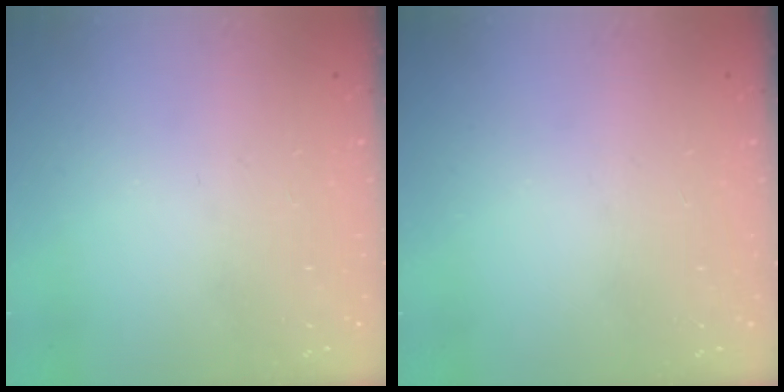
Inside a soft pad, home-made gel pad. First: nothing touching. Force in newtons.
{"total": 0.0}